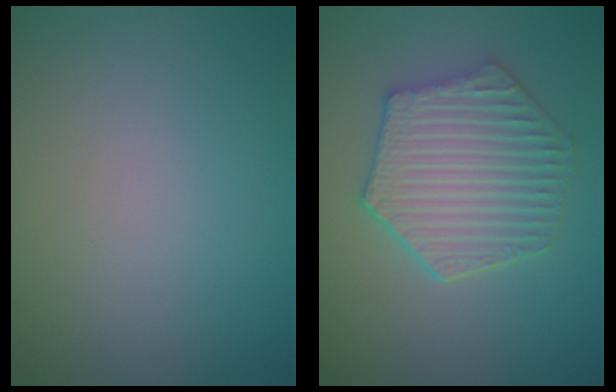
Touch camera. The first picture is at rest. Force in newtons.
{"total": 5.8, "press": 4.8, "slide": 3.3}